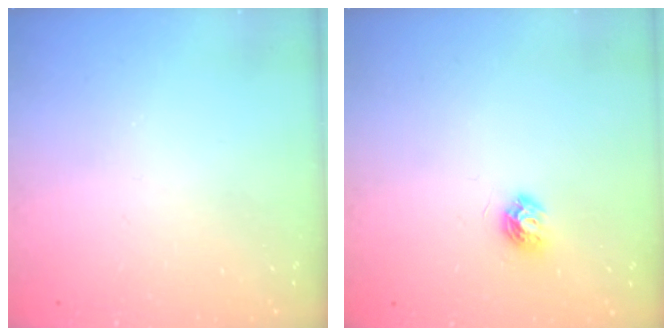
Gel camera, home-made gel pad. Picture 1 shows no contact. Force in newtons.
{"total": 5.9, "press": 5.9, "slide": 0.5}